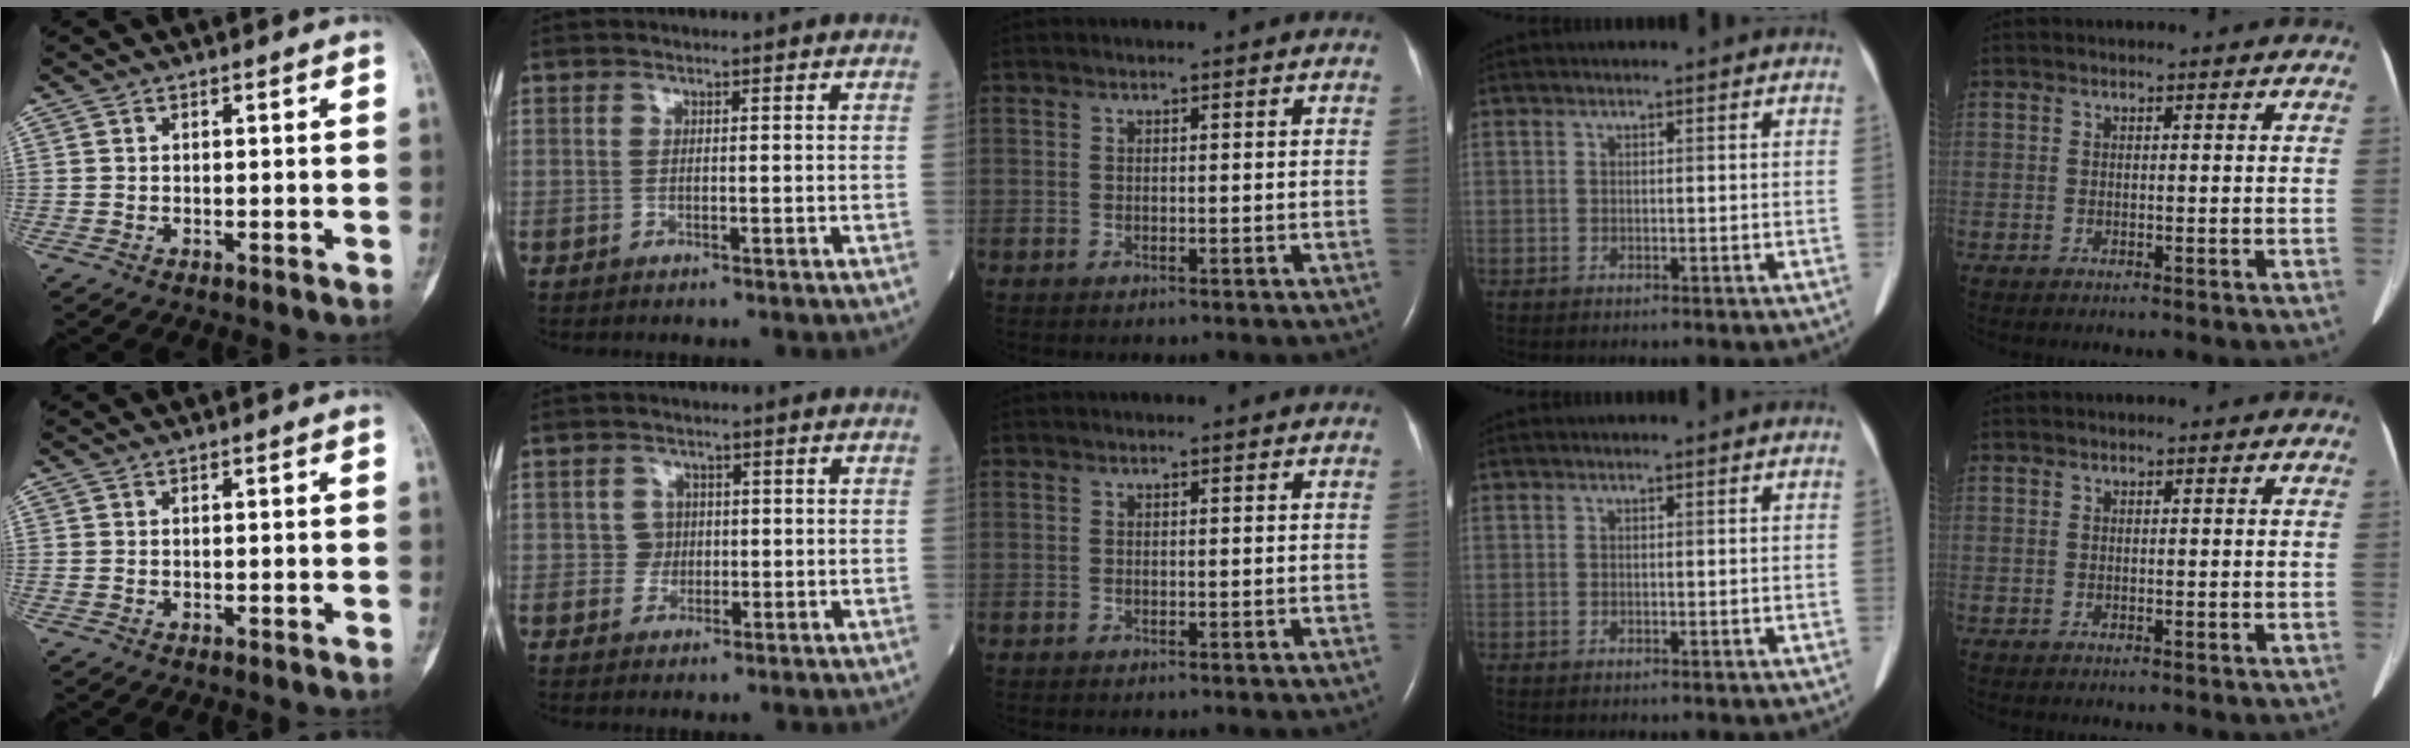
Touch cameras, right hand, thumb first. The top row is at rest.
{"index": {"total": 2.2, "force": [-0.1, 2.2, 0.1], "torque": [0.005, 0.007, -0.005]}}